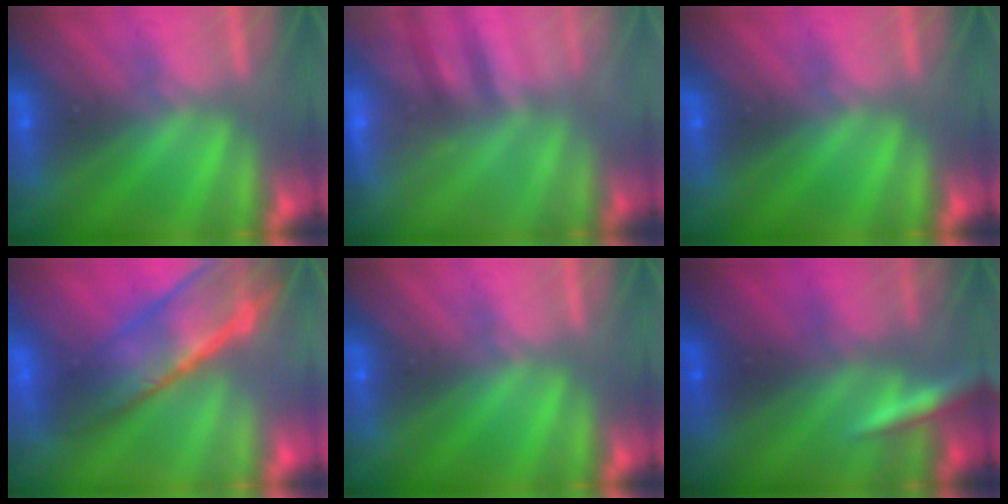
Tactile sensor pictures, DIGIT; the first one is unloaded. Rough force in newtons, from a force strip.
{"total": 2.4}
{"total": 0.0}
{"total": 6.9}
{"total": 0.0}
{"total": 2.9}